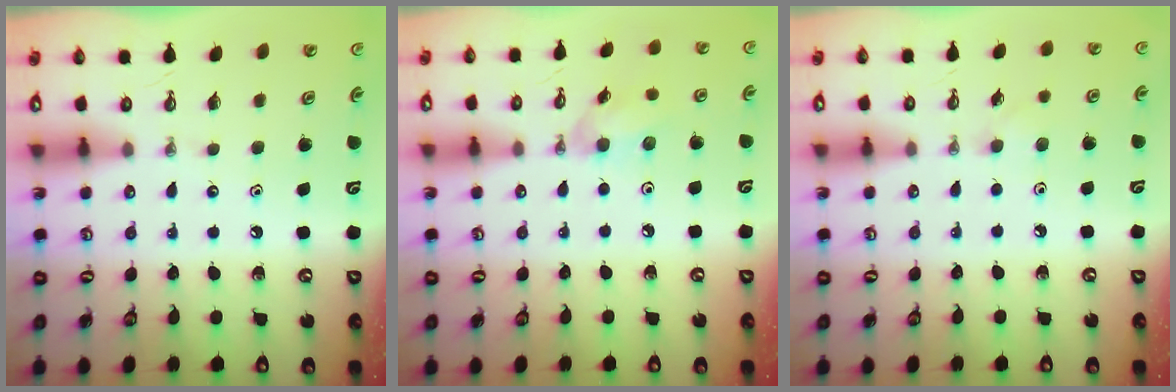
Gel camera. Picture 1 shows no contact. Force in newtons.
{"total": 7.7, "press": 7.6, "slide": 0.5}
{"total": 5.2, "press": 5.0, "slide": 1.4}